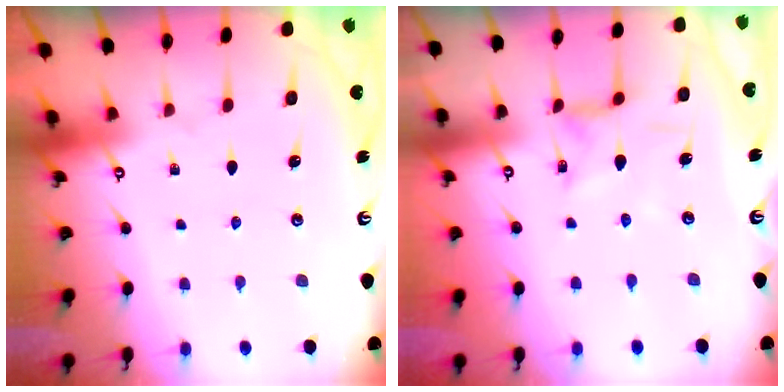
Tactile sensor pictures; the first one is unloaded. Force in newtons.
{"total": 2.8, "press": 2.8, "slide": 0.2}